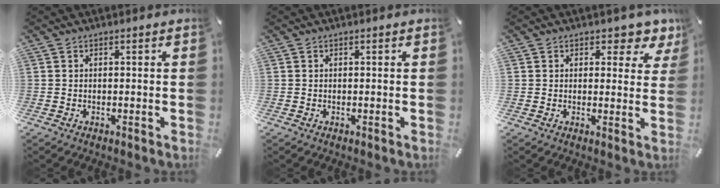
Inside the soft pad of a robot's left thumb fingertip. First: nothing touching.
{"total": 0.0}
{"total": 5.4, "force": [3.6, 3.8, 1.3], "torque": [-0.004, -0.029, 0.061]}